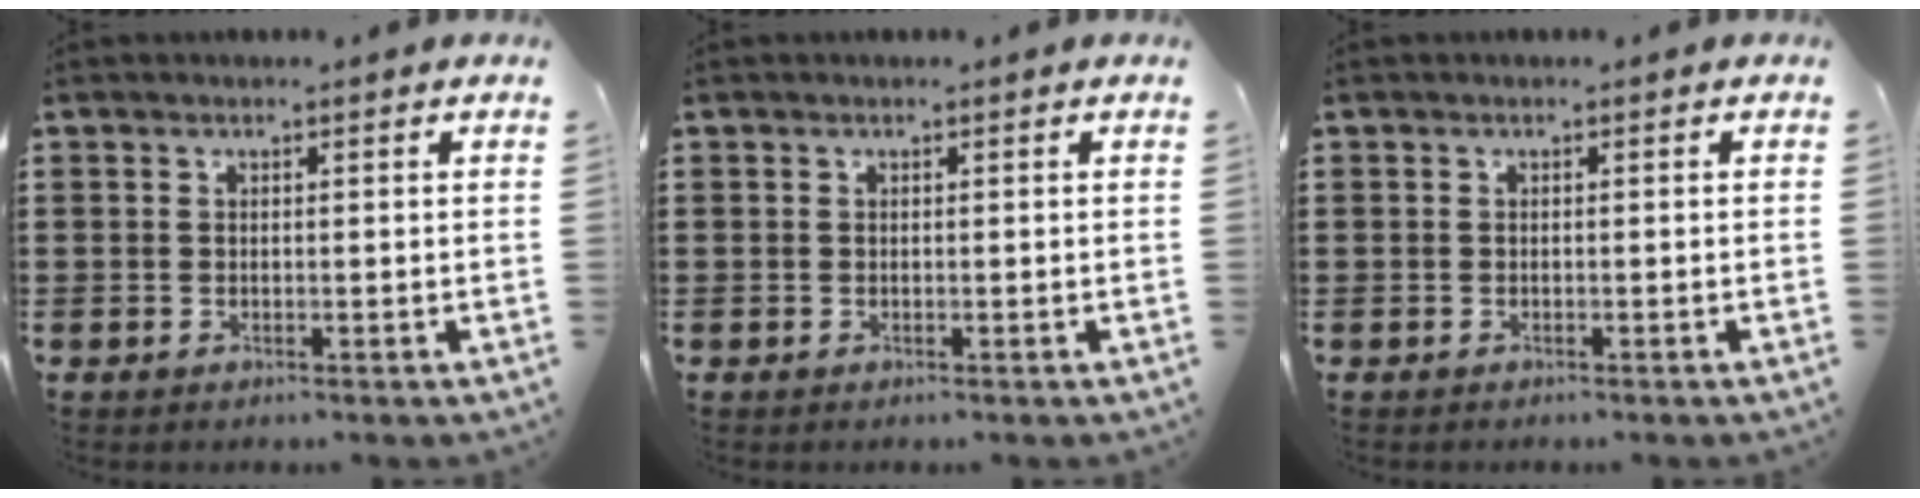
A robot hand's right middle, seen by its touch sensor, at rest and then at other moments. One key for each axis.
{"total": 0.0}
{"total": 0.6, "fx": -0.4, "fy": 0.4, "fz": -0.1, "tx": 0.002, "ty": 0.005, "tz": -0.010}